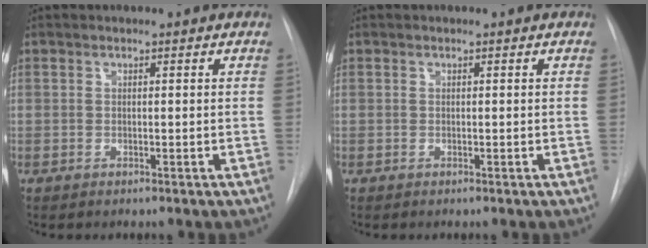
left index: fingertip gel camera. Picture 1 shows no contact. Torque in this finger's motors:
{"motor_torque": [0.00, 0.00, 0.00, -0.01]}